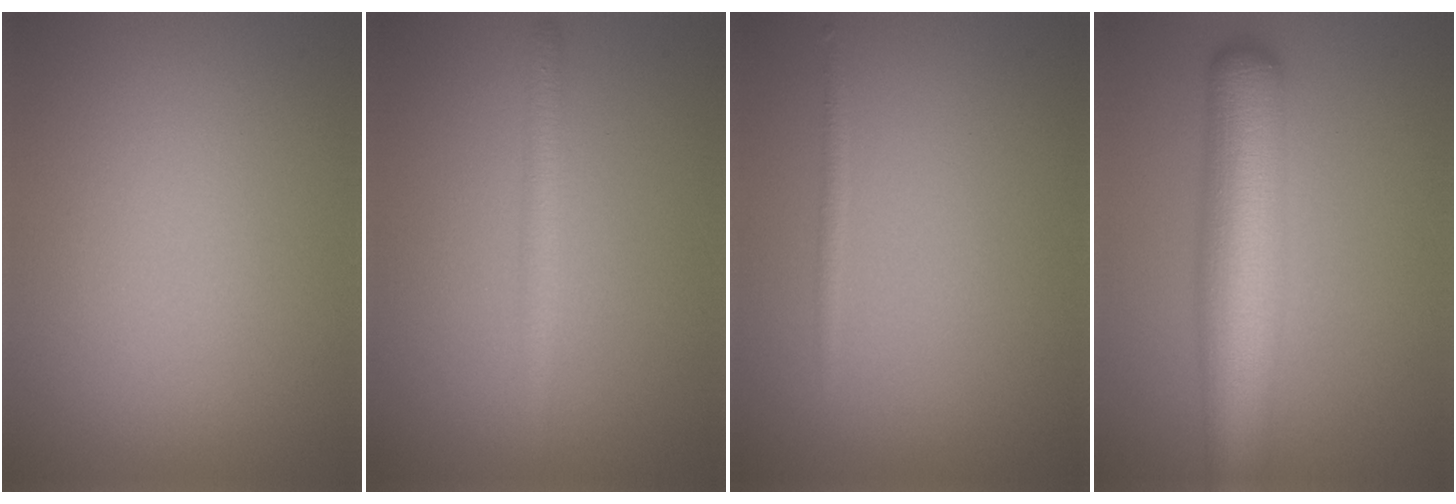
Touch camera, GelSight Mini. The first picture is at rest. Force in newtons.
{"total": 2.3, "press": 2.3, "slide": 0.0}
{"total": 0.8, "press": 0.8, "slide": 0.0}
{"total": 9.3, "press": 9.3, "slide": 0.3}